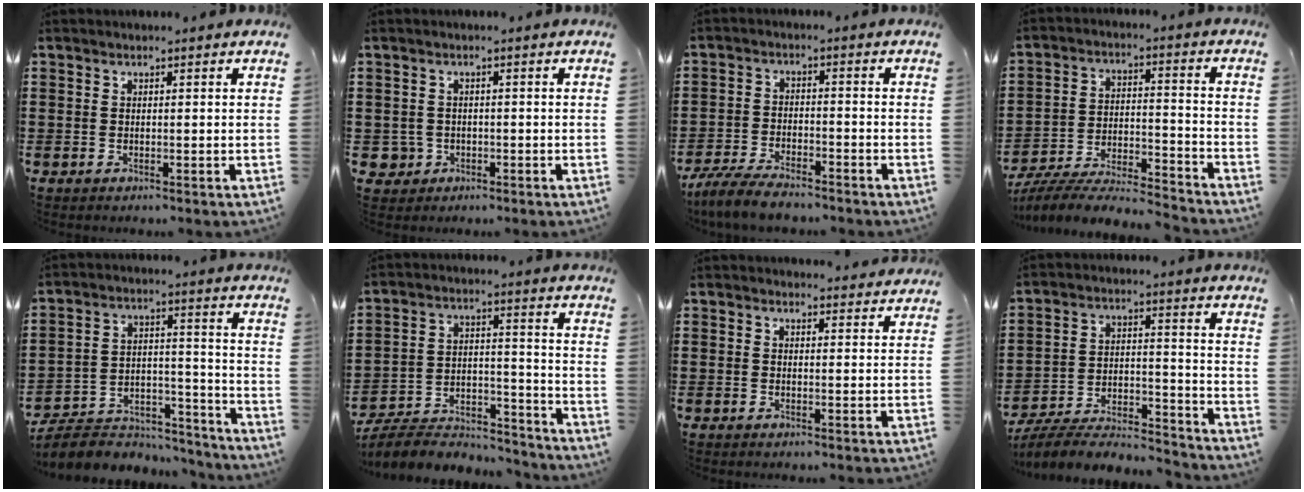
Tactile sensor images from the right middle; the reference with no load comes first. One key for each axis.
{"total": 2.0, "fx": -0.8, "fy": 1.8, "fz": 0.5, "tx": -0.023, "ty": -0.001, "tz": -0.022}
{"total": 5.6, "fx": -5.1, "fy": 0.9, "fz": 2.1, "tx": -0.054, "ty": -0.004, "tz": -0.102}
{"total": 7.1, "fx": -6.9, "fy": 0.4, "fz": 1.8, "tx": -0.033, "ty": 0.001, "tz": -0.135}
{"total": 6.9, "fx": -6.5, "fy": 1.9, "fz": 1.5, "tx": -0.030, "ty": 0.010, "tz": -0.128}
{"total": 6.9, "fx": -6.6, "fy": 1.2, "fz": 1.5, "tx": -0.029, "ty": 0.008, "tz": -0.132}
{"total": 1.8, "fx": 1.8, "fy": 0.3, "fz": 0.1, "tx": 0.002, "ty": -0.001, "tz": 0.033}
{"total": 6.4, "fx": -6.1, "fy": 0.8, "fz": 1.7, "tx": -0.035, "ty": 0.001, "tz": -0.121}